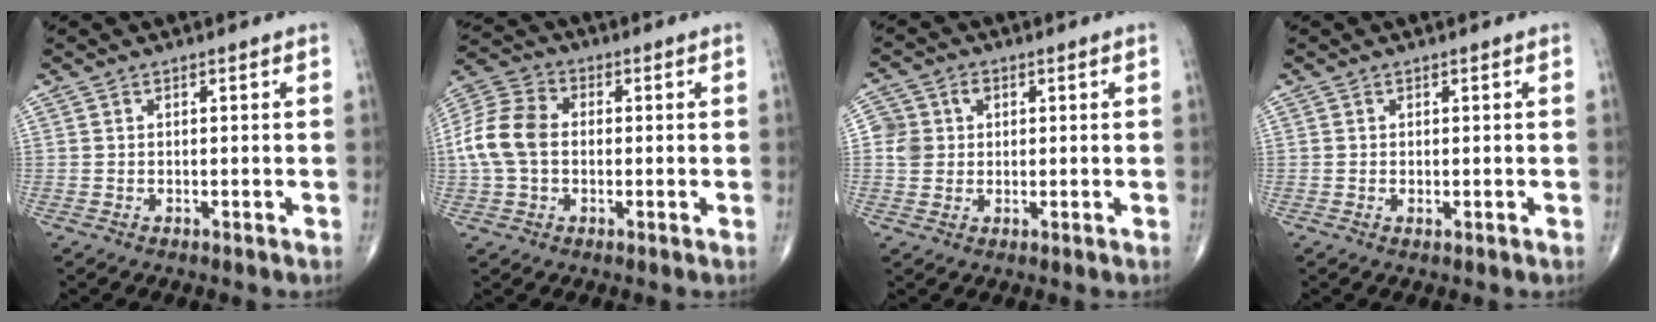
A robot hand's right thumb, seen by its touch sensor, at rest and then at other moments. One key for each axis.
{"total": 10.7, "fx": -0.1, "fy": 7.7, "fz": 7.4, "tx": -0.153, "ty": 0.028, "tz": -0.012}
{"total": 5.3, "fx": 0.8, "fy": 5.0, "fz": 1.7, "tx": -0.013, "ty": 0.008, "tz": 0.011}
{"total": 0.6, "fx": -0.1, "fy": 0.3, "fz": 0.5, "tx": -0.011, "ty": -0.002, "tz": -0.001}